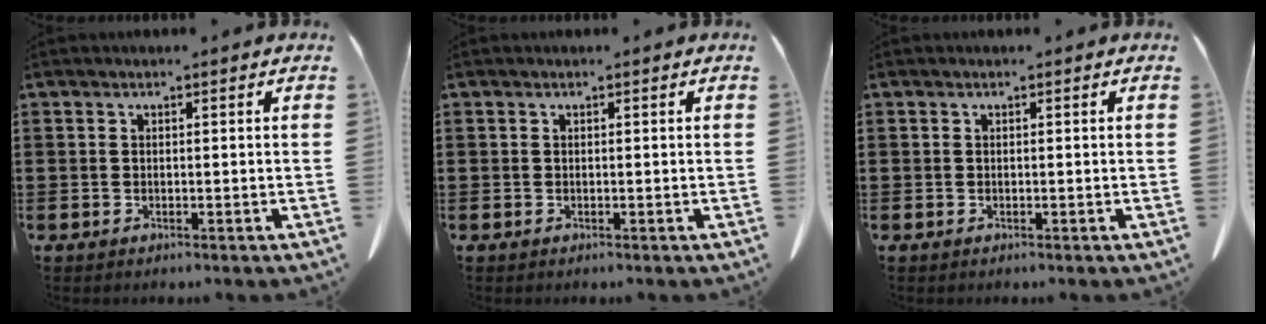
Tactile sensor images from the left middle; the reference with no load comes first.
{"total": 0.0}
{"total": 0.0}